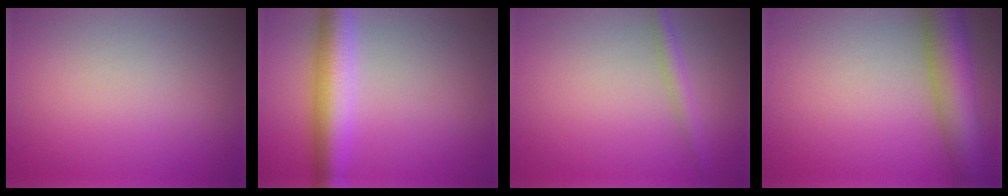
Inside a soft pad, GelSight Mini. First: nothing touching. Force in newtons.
{"total": 6.0, "press": 6.0, "slide": 0.2}
{"total": 1.7, "press": 1.7, "slide": 0.1}
{"total": 8.2, "press": 8.2, "slide": 0.3}